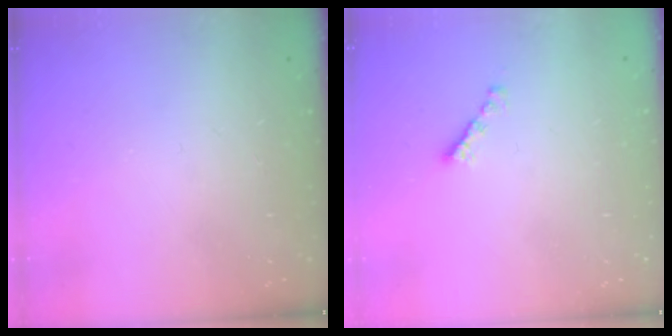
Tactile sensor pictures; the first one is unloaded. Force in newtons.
{"total": 2.1, "press": 2.1, "slide": 0.3}